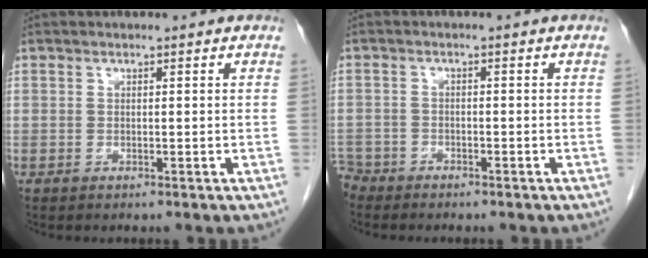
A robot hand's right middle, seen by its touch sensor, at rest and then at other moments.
{"total": 4.0, "force": [-3.6, 1.6, 0.1], "torque": [-0.003, -0.002, -0.071]}